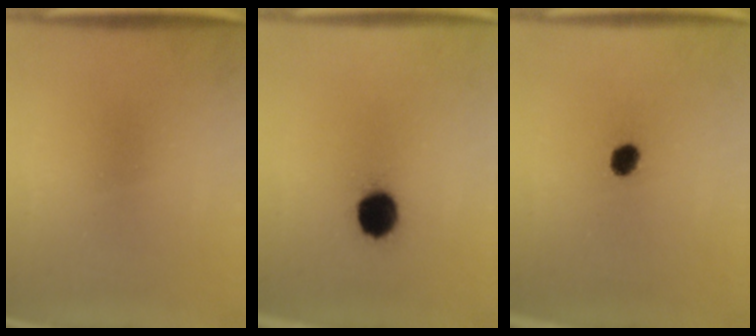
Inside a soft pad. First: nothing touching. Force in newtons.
{"total": 9.5}
{"total": 3.9}